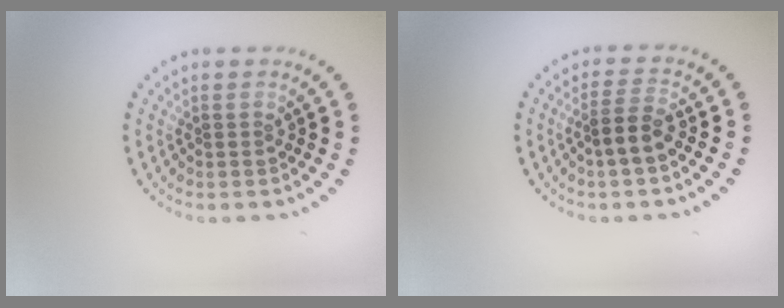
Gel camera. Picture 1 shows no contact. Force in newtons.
{"total": 2.1, "press": 1.8, "slide": 0.9}